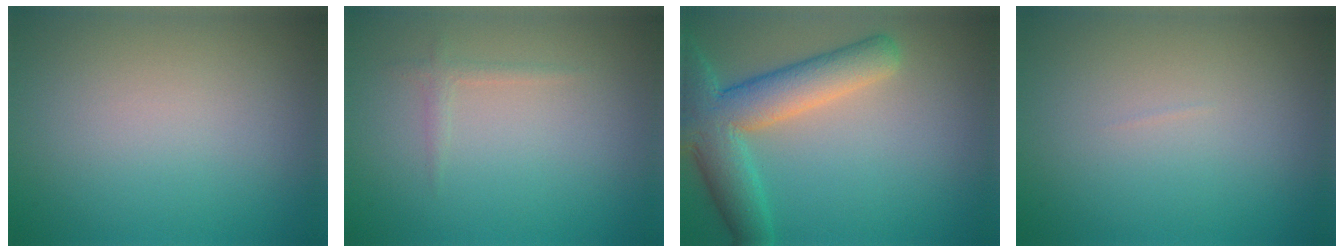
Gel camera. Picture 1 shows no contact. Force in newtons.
{"total": 0.9, "press": 0.9, "slide": 0.0}
{"total": 7.4, "press": 7.3, "slide": 0.5}
{"total": 0.0}